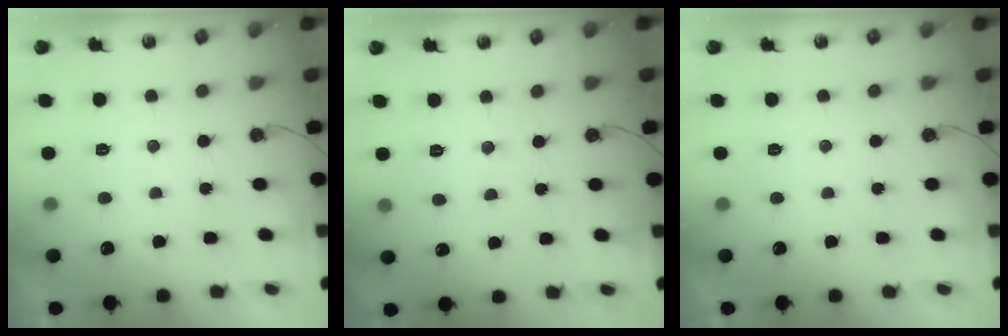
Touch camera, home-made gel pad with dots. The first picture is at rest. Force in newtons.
{"total": 4.8, "press": 4.8, "slide": 0.3}
{"total": 0.0}